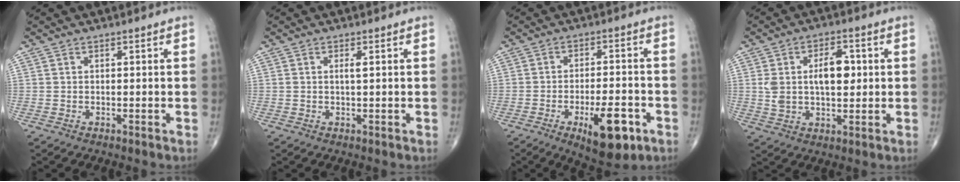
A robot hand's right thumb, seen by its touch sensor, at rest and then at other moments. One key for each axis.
{"total": 1.2, "fx": 0.3, "fy": 0.1, "fz": 1.1, "tx": -0.026, "ty": 0.000, "tz": 0.005}
{"total": 12.1, "fx": -5.3, "fy": 4.6, "fz": 9.8, "tx": -0.132, "ty": 0.017, "tz": -0.071}
{"total": 9.7, "fx": 1.5, "fy": 5.2, "fz": 8.0, "tx": -0.127, "ty": 0.007, "tz": 0.030}